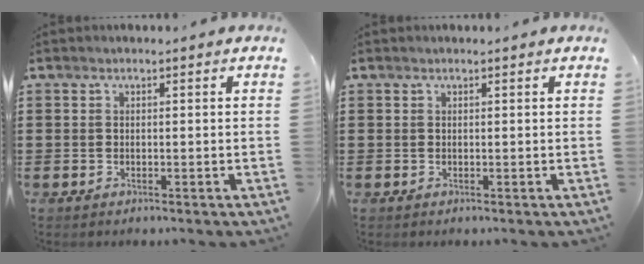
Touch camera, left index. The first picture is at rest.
{"total": 0.0}